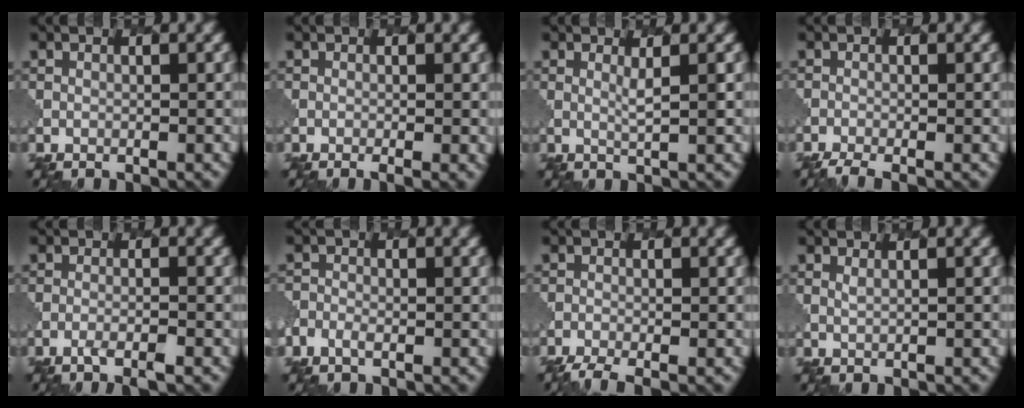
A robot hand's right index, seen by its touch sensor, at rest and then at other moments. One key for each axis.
{"total": 2.0, "fx": -0.5, "fy": 0.7, "fz": 1.8, "tx": -0.020, "ty": -0.002, "tz": -0.007}
{"total": 1.1, "fx": 0.6, "fy": 0.1, "fz": 0.9, "tx": -0.019, "ty": -0.003, "tz": 0.010}
{"total": 1.9, "fx": -1.6, "fy": 0.3, "fz": 1.0, "tx": -0.017, "ty": -0.005, "tz": -0.033}
{"total": 1.9, "fx": -1.2, "fy": 0.3, "fz": 1.4, "tx": -0.021, "ty": 0.000, "tz": -0.030}
{"total": 1.2, "fx": -0.7, "fy": 0.8, "fz": 0.3, "tx": -0.009, "ty": -0.001, "tz": -0.017}
{"total": 2.3, "fx": -1.9, "fy": 0.4, "fz": 1.3, "tx": -0.023, "ty": -0.006, "tz": -0.040}
{"total": 0.7, "fx": 0.7, "fy": 0.1, "fz": 0.2, "tx": -0.003, "ty": -0.003, "tz": 0.010}